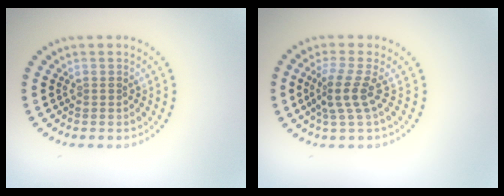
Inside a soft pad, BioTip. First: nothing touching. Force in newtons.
{"total": 2.9, "press": 2.0, "slide": 2.1}